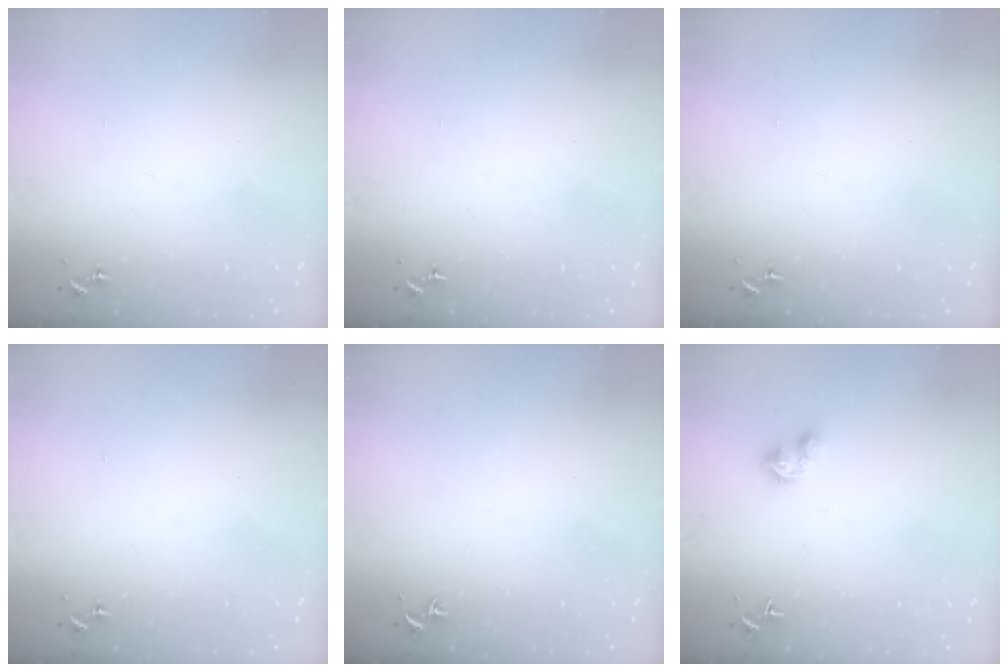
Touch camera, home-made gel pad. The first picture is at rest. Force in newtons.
{"total": 0.0}
{"total": 0.0}
{"total": 0.0}
{"total": 0.0}
{"total": 5.1, "press": 5.1, "slide": 0.6}